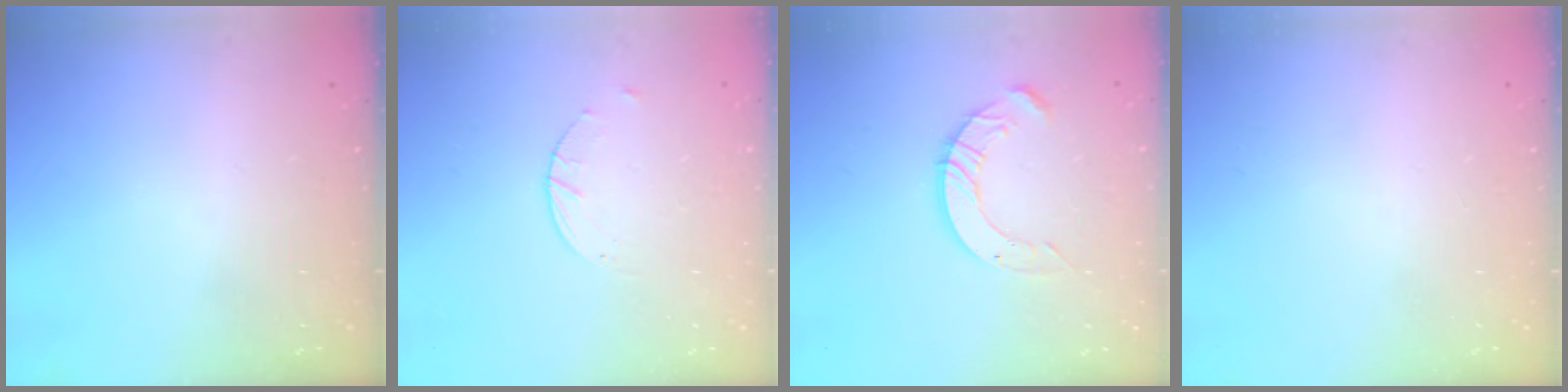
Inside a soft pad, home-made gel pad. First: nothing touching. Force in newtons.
{"total": 2.6, "press": 2.6, "slide": 0.4}
{"total": 8.3, "press": 8.3, "slide": 0.8}
{"total": 0.0}